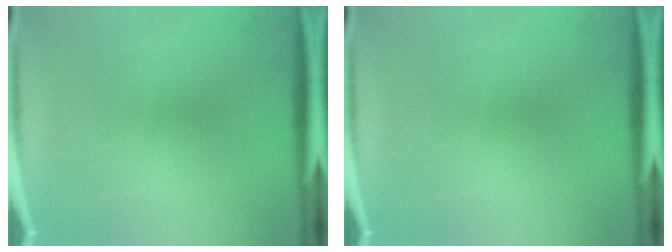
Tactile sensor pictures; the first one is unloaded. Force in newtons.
{"total": 0.0}